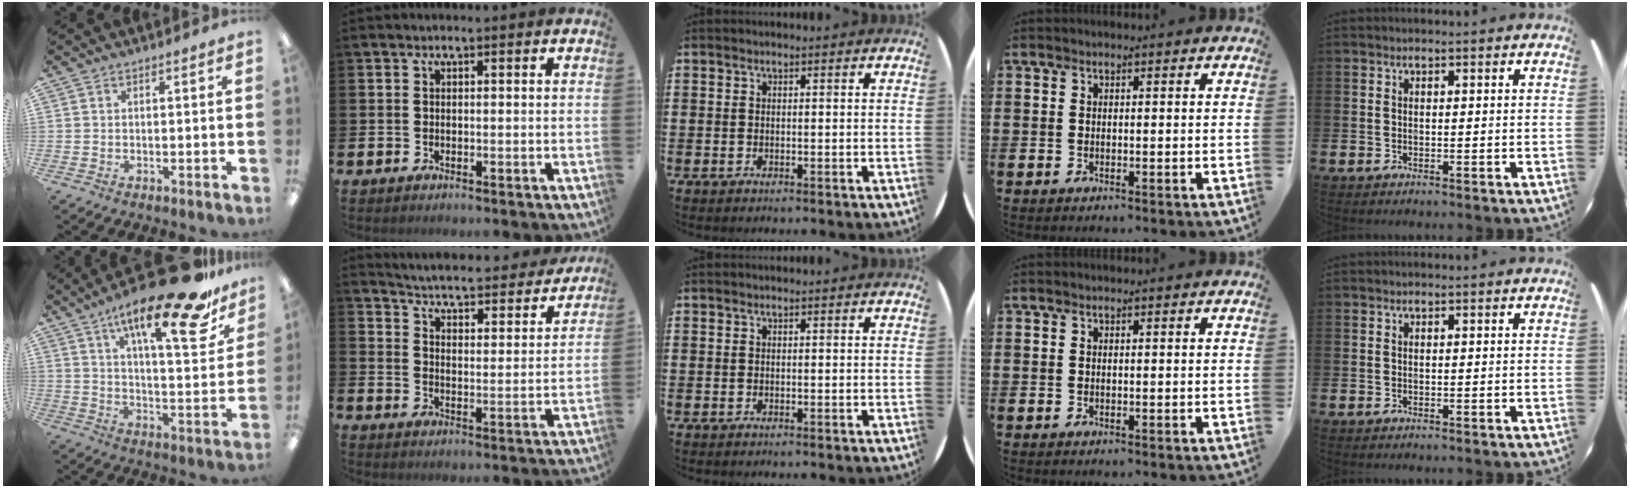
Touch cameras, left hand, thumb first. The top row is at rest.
{"thumb": {"total": 22.7, "force": [14.6, 6.0, 16.4], "torque": [-0.255, -0.086, 0.231]}, "index": {"total": 4.5, "force": [4.4, 0.4, 0.9], "torque": [-0.045, -0.042, 0.068]}}